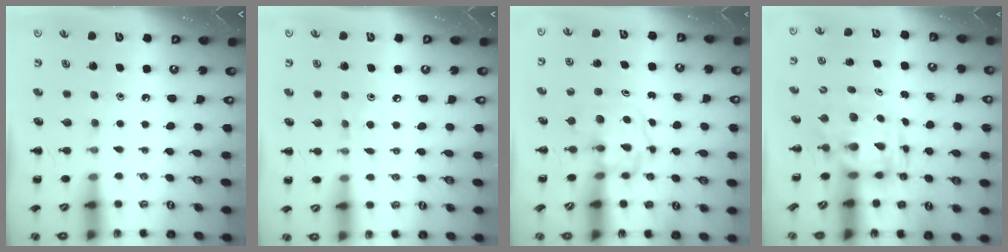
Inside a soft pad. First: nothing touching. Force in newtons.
{"total": 3.4, "press": 3.2, "slide": 1.2}
{"total": 3.8, "press": 3.8, "slide": 0.4}
{"total": 3.8, "press": 3.7, "slide": 0.9}